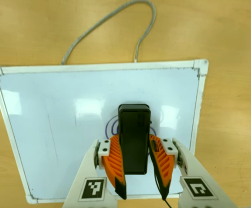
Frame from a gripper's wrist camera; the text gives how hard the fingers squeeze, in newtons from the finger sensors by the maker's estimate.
{"total": 12.1, "left": 11.9, "right": 12.2}